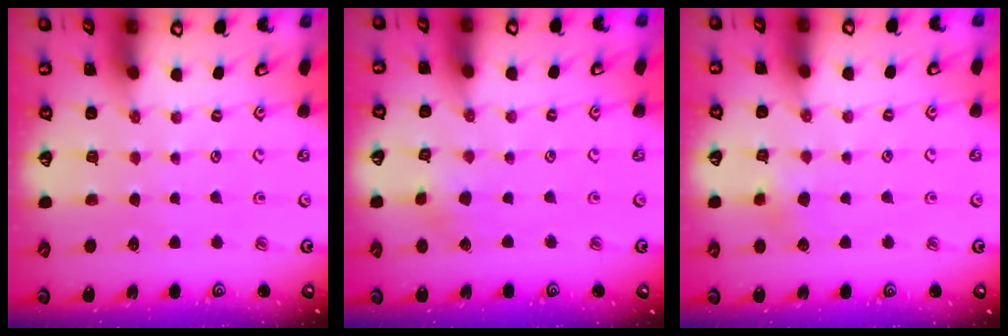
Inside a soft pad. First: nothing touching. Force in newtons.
{"total": 2.8, "press": 2.8, "slide": 0.2}
{"total": 3.6, "press": 3.6, "slide": 0.4}